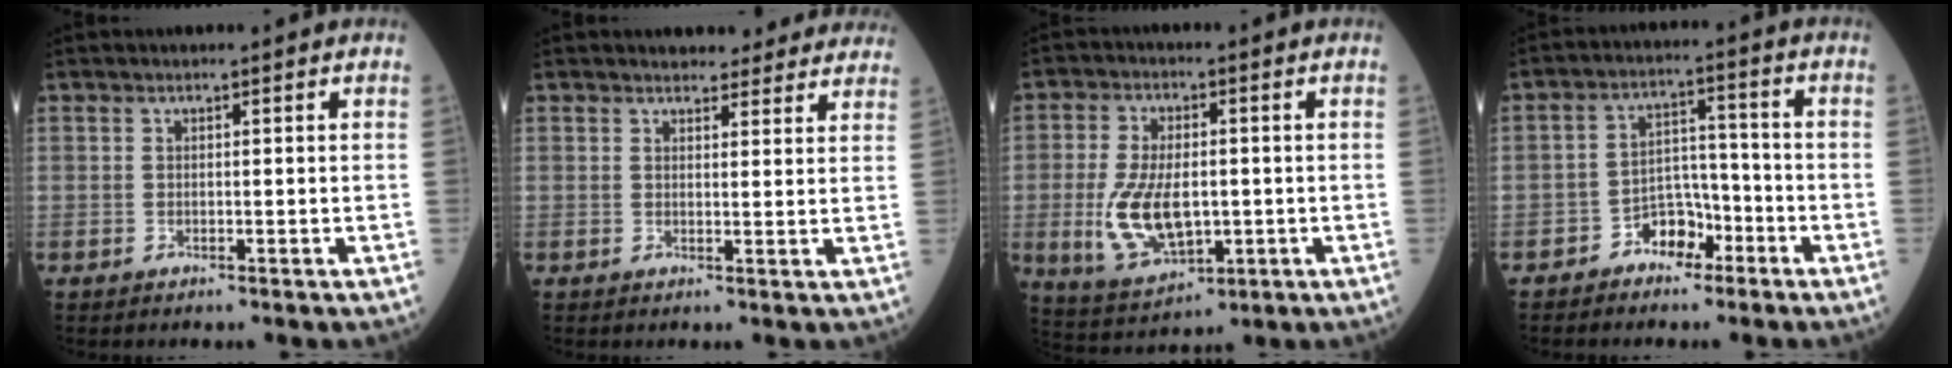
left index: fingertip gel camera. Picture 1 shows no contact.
{"total": 9.0, "force": [8.4, 2.7, 1.7], "torque": [0.005, 0.007, 0.078]}
{"total": 11.2, "force": [-1.6, 5.7, 9.5], "torque": [-0.196, -0.005, -0.017]}
{"total": 5.7, "force": [-3.7, 3.3, 2.7], "torque": [-0.042, 0.020, -0.067]}